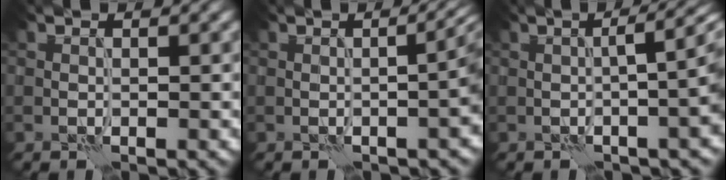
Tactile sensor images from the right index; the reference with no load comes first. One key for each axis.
{"total": 6.7, "fx": -0.1, "fy": 3.0, "fz": 5.9, "tx": -0.023, "ty": 0.019, "tz": -0.004}
{"total": 6.8, "fx": 0.6, "fy": 2.1, "fz": 6.5, "tx": -0.054, "ty": 0.019, "tz": -0.002}